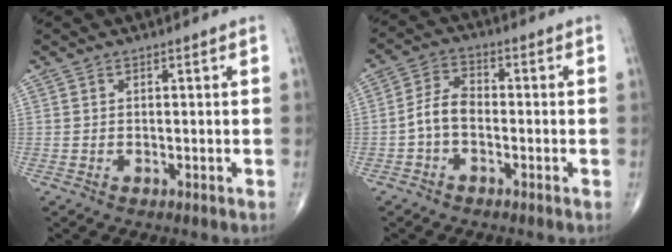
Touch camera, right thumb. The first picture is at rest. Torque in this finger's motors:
{"motor_torque": [-0.21, 0.32, 0.62, -0.06, 0.03]}